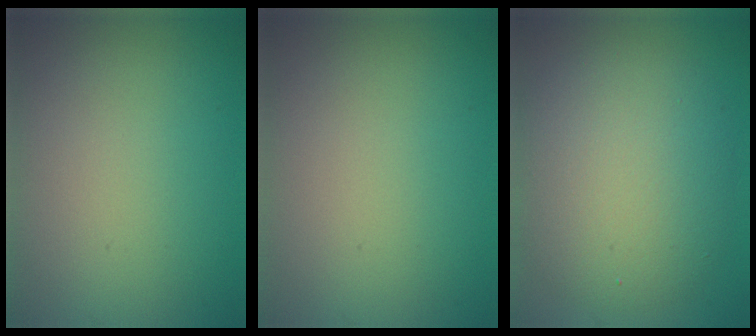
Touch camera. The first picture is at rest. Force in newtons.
{"total": 0.0}
{"total": 7.6, "press": 7.6, "slide": 0.4}